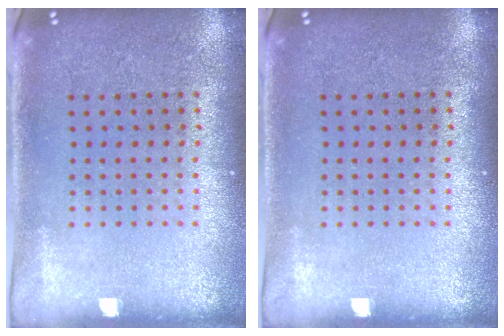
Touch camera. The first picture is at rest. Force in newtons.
{"total": 0.0}